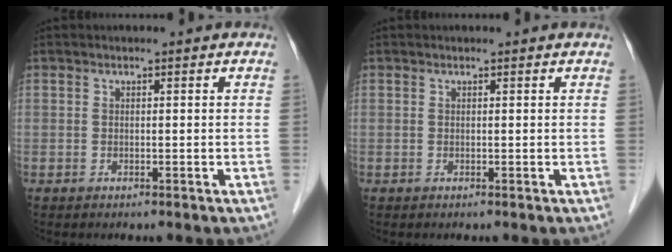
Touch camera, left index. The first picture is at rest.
{"total": 1.2, "force": [1.1, 0.1, 0.2], "torque": [-0.011, 0.007, 0.013]}